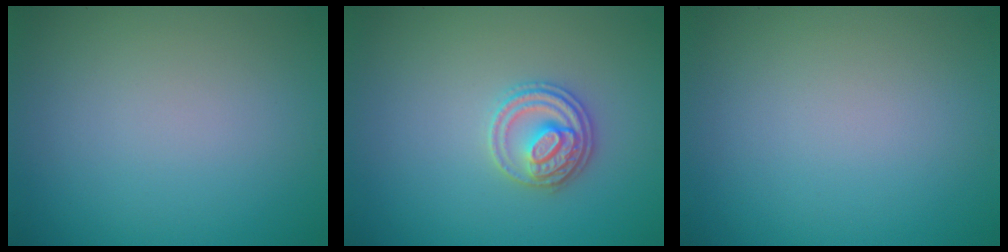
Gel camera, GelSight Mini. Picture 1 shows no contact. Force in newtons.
{"total": 2.8, "press": 2.7, "slide": 0.5}
{"total": 0.0}